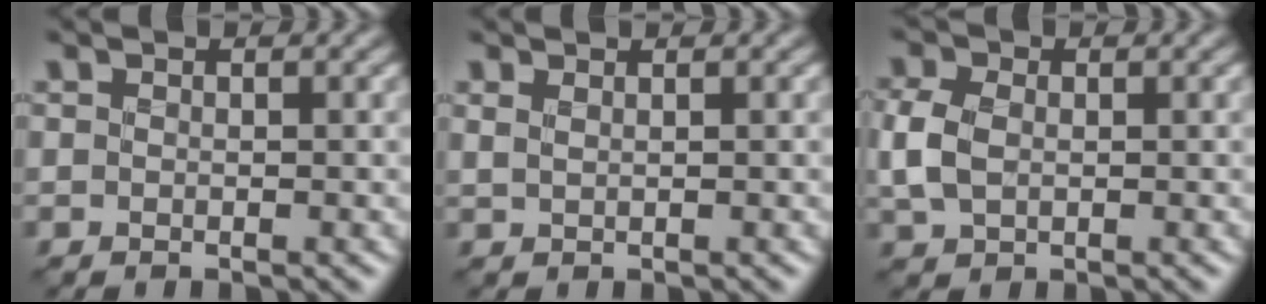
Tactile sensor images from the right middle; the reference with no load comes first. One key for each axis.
{"total": 0.5, "fx": 0.5, "fy": -0.1, "fz": 0.2, "tx": -0.004, "ty": 0.001, "tz": 0.011}
{"total": 3.0, "fx": -0.5, "fy": 2.1, "fz": 2.0, "tx": -0.050, "ty": 0.001, "tz": -0.016}